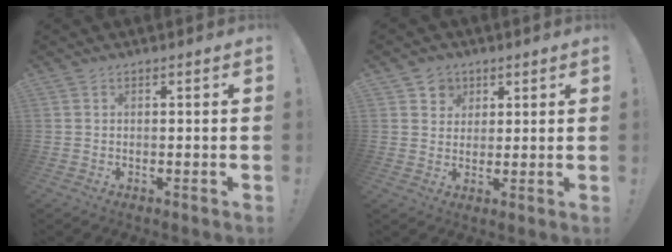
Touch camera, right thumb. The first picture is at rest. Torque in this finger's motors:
{"motor_torque": [0.10, -0.04, 0.03, -0.01, -0.01]}